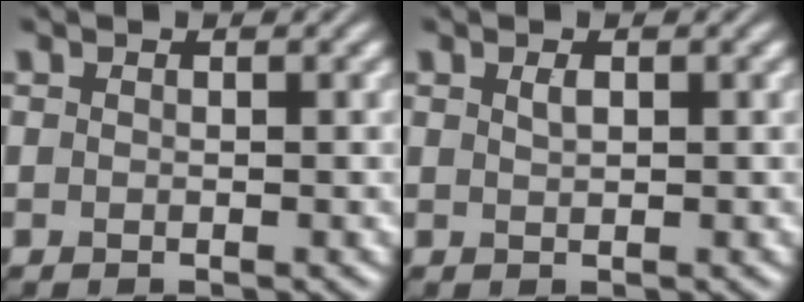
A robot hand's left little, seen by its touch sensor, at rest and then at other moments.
{"total": 0.7, "force": [0.3, 0.3, 0.6], "torque": [-0.013, 0.001, 0.009]}